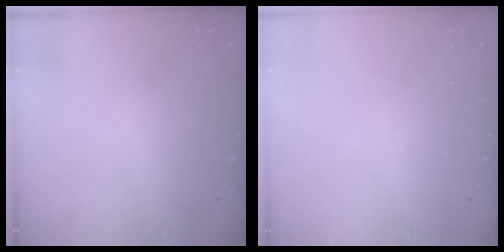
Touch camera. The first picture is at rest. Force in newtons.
{"total": 0.0}